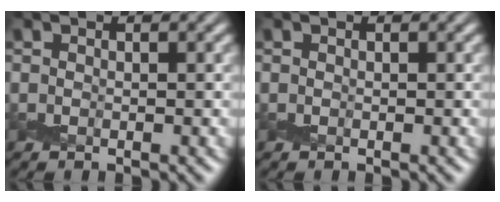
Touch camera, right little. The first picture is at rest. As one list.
[{"total": 0.0}]